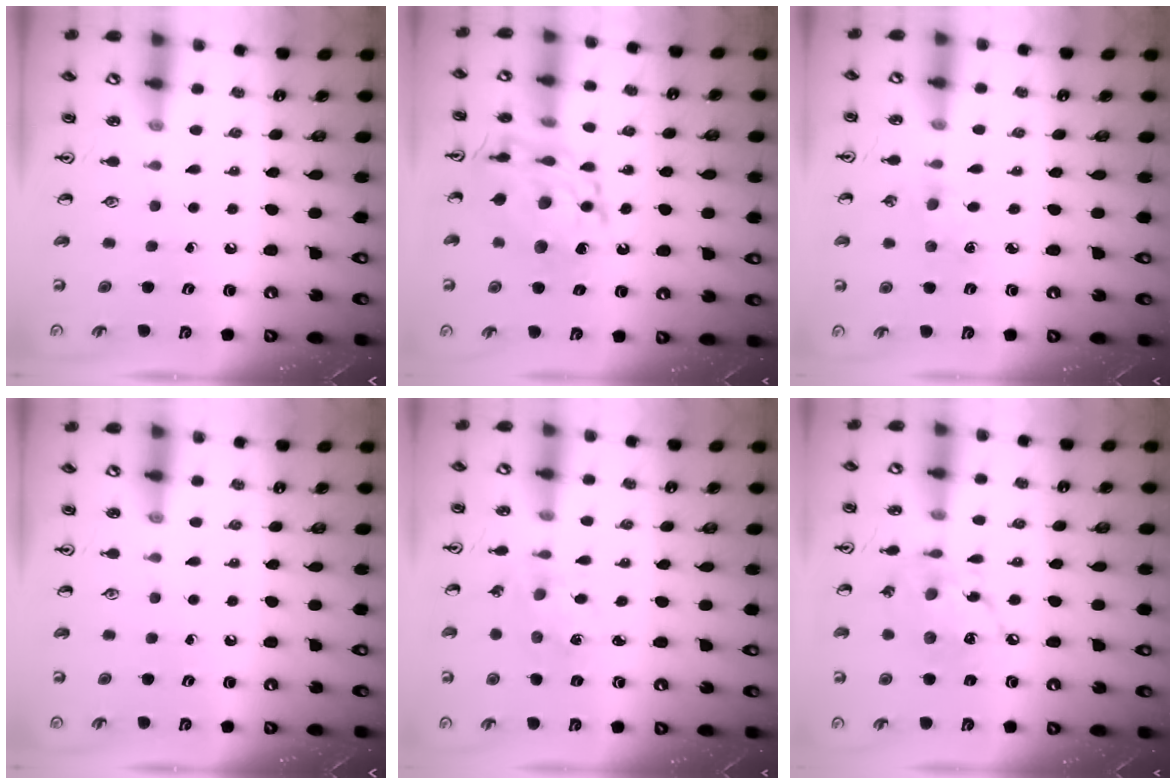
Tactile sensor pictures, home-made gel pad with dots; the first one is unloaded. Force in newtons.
{"total": 14.0, "press": 14.0, "slide": 1.2}
{"total": 3.3, "press": 3.3, "slide": 0.3}
{"total": 0.0}
{"total": 2.0, "press": 2.0, "slide": 0.5}
{"total": 12.6, "press": 12.6, "slide": 0.8}